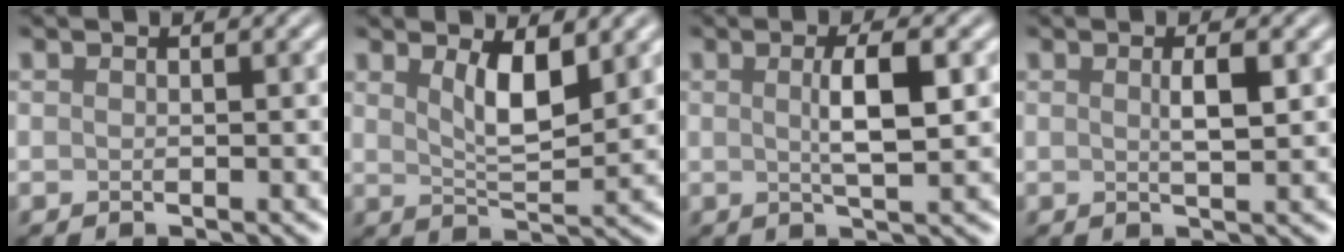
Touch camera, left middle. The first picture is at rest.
{"total": 3.8, "force": [1.8, 1.2, 3.1], "torque": [-0.060, -0.006, 0.035]}
{"total": 3.6, "force": [0.6, 0.7, 3.5], "torque": [-0.061, 0.003, 0.009]}
{"total": 2.0, "force": [0.5, 0.3, 2.0], "torque": [-0.033, 0.002, 0.007]}